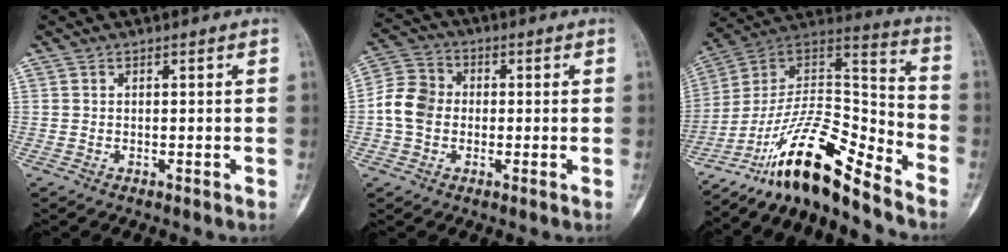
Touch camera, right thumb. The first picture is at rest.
{"total": 7.8, "force": [-0.8, 6.5, 4.3], "torque": [-0.069, 0.025, -0.029]}
{"total": 18.3, "force": [-14.2, 3.8, 10.9], "torque": [-0.175, 0.118, -0.253]}